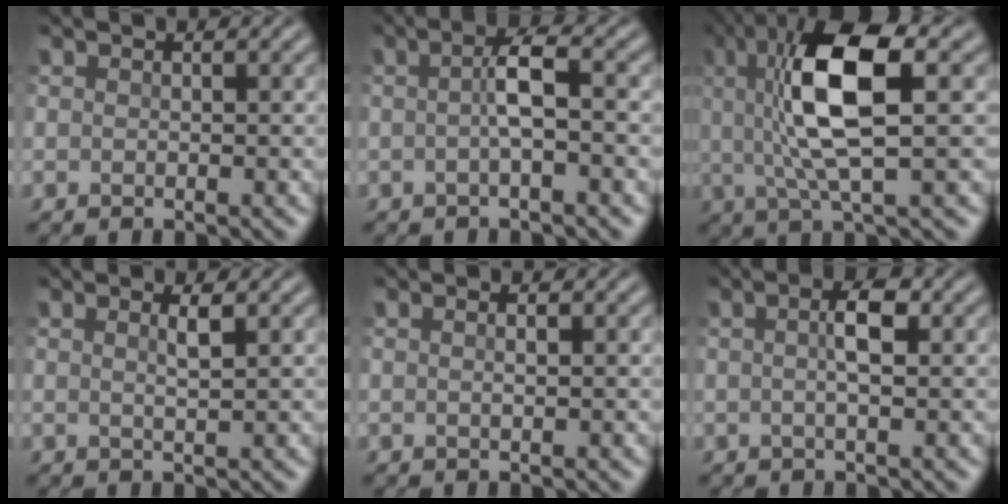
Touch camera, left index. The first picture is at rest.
{"total": 2.9, "force": [-0.2, 0.6, 2.8], "torque": [-0.059, 0.007, -0.007]}
{"total": 9.2, "force": [1.7, 2.7, 8.6], "torque": [-0.168, 0.012, 0.027]}
{"total": 1.3, "force": [0.6, -0.1, 1.1], "torque": [-0.026, 0.001, 0.015]}
{"total": 0.9, "force": [0.1, 0.3, 0.9], "torque": [-0.010, 0.000, 0.007]}
{"total": 2.8, "force": [0.4, 0.6, 2.7], "torque": [-0.055, 0.007, 0.005]}